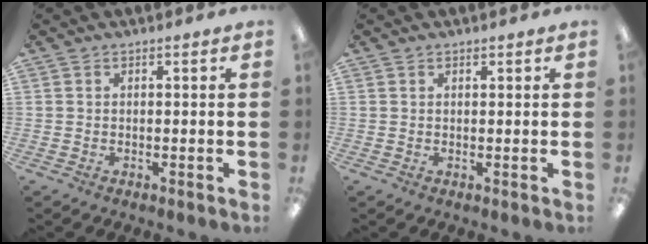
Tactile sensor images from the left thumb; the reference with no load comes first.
{"total": 0.8, "force": [0.7, 0.4, 0.3], "torque": [-0.006, 0.001, 0.013]}